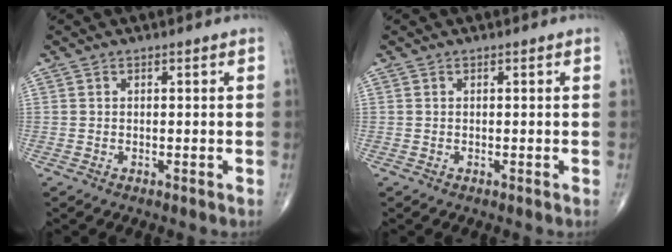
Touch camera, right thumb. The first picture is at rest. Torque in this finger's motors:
{"motor_torque": [0.11, 0.11, 0.00, 0.00, 0.02]}